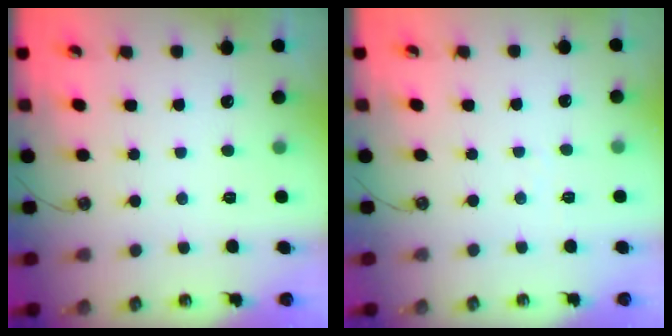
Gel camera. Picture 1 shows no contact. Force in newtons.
{"total": 2.9, "press": 2.9, "slide": 0.4}